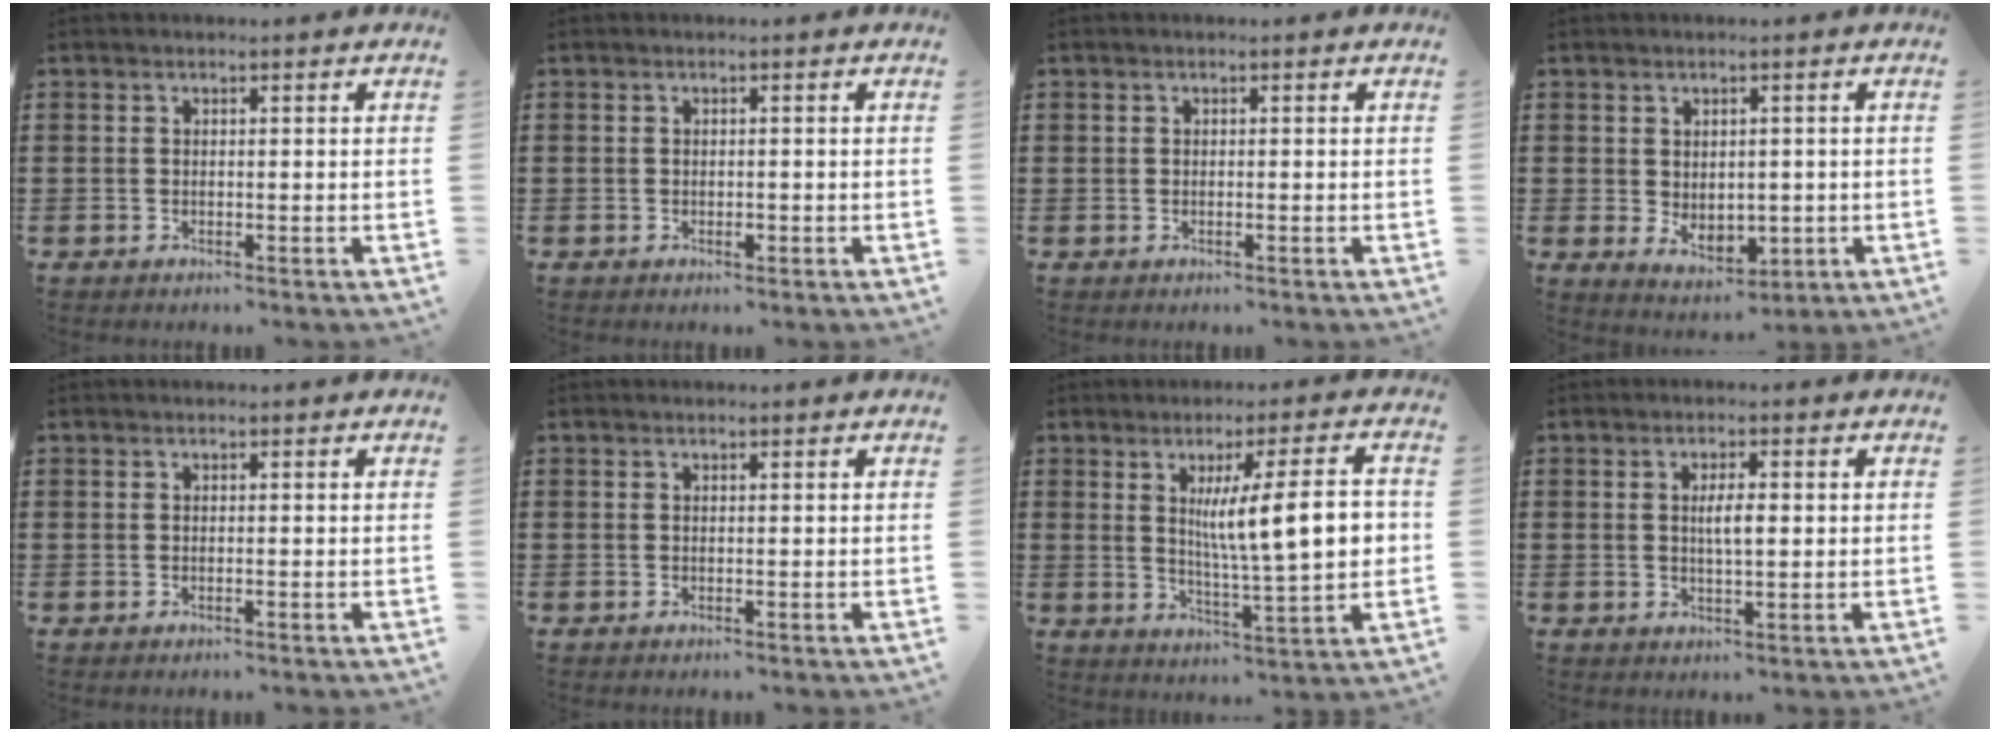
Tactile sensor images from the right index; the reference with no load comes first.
{"total": 1.1, "force": [-0.3, 0.5, 0.9], "torque": [-0.017, -0.002, -0.005]}
{"total": 0.0}
{"total": 3.5, "force": [0.5, 2.7, 2.2], "torque": [-0.039, 0.002, 0.009]}
{"total": 0.0}
{"total": 0.0}
{"total": 11.8, "force": [2.0, 2.0, 11.4], "torque": [-0.186, -0.002, 0.025]}
{"total": 3.5, "force": [0.3, 0.9, 3.4], "torque": [-0.064, 0.001, 0.003]}